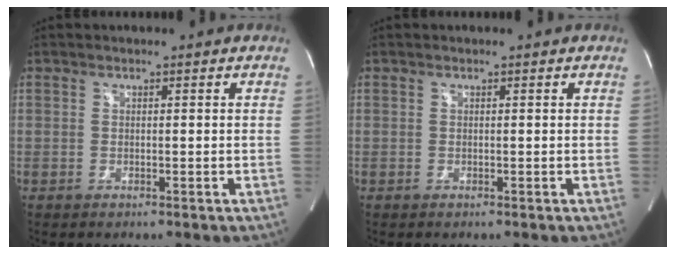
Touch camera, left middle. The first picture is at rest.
{"total": 0.0}